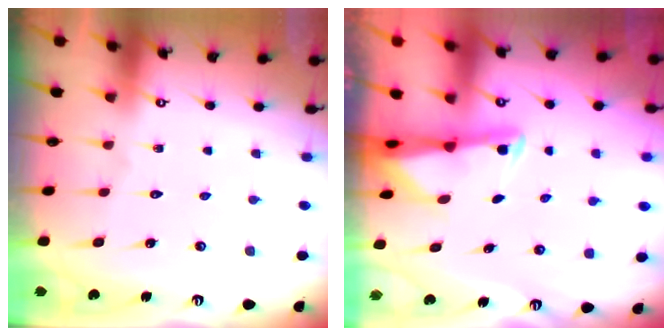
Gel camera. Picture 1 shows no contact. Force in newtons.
{"total": 2.4, "press": 2.4, "slide": 0.5}